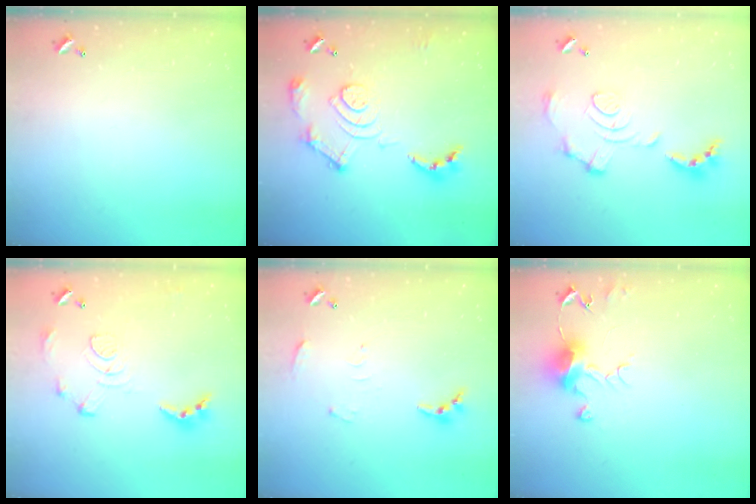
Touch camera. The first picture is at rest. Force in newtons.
{"total": 16.8, "press": 16.7, "slide": 1.6}
{"total": 1.5, "press": 0.8, "slide": 1.3}
{"total": 11.4, "press": 11.3, "slide": 1.0}
{"total": 6.2, "press": 6.2, "slide": 0.5}
{"total": 7.7, "press": 7.7, "slide": 0.4}